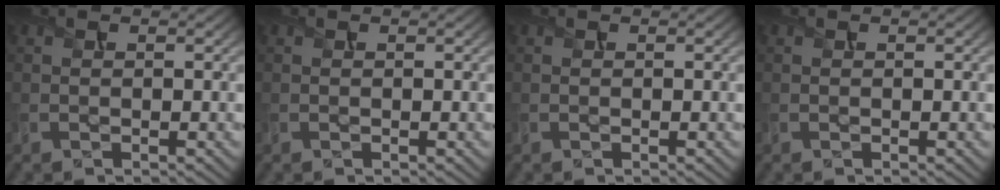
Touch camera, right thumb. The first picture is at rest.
{"total": 0.0}
{"total": 0.0}
{"total": 0.0}